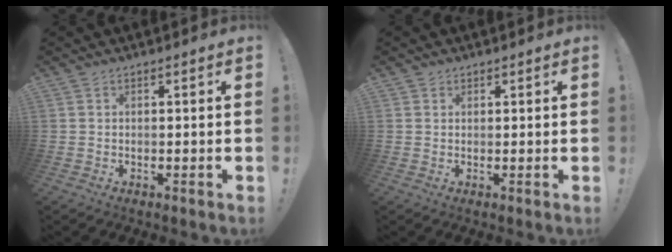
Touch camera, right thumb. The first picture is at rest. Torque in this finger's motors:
{"motor_torque": [-0.01, -0.14, 0.12, -0.19, -0.04]}